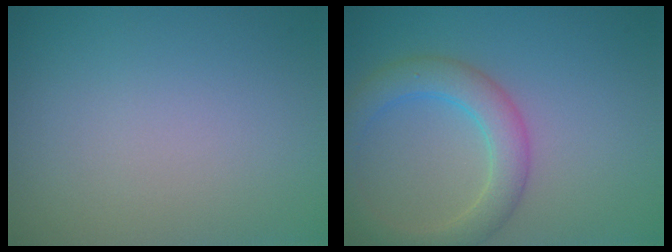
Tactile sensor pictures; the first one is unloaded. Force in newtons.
{"total": 4.1, "press": 4.1, "slide": 0.0}